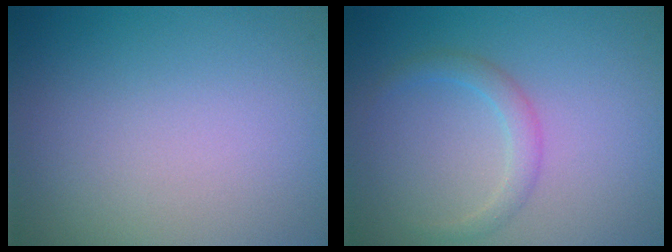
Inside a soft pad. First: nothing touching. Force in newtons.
{"total": 1.7, "press": 1.7, "slide": 0.1}